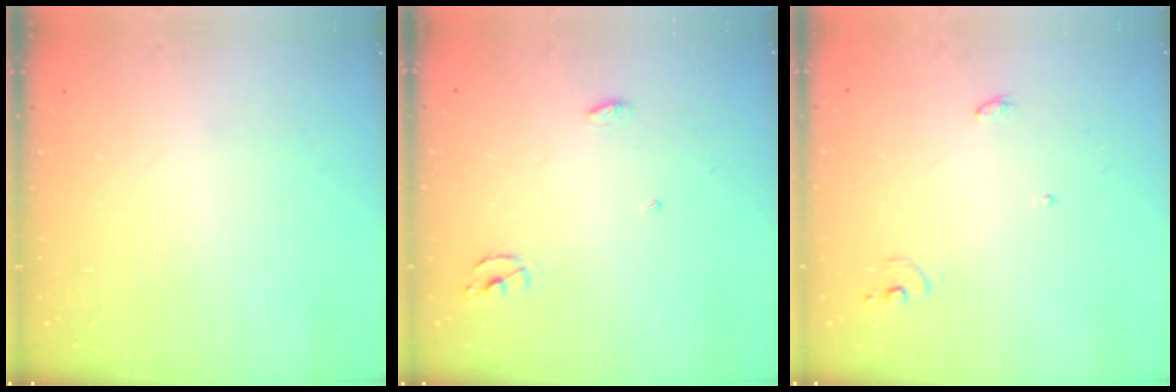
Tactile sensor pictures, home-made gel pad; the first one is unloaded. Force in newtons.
{"total": 3.2, "press": 3.2, "slide": 0.2}
{"total": 3.8, "press": 3.7, "slide": 0.2}